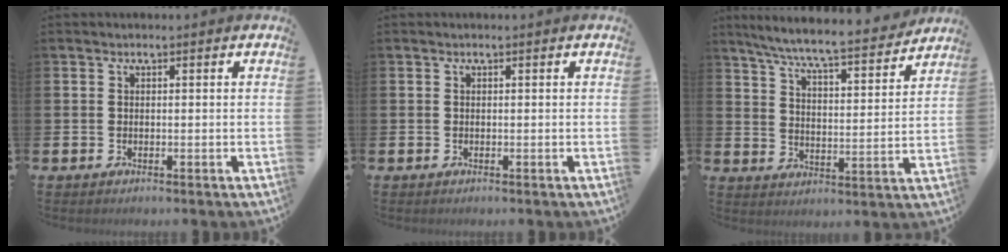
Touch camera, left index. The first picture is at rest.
{"total": 0.0}
{"total": 7.6, "force": [7.0, 0.3, 2.9], "torque": [-0.076, -0.053, 0.116]}